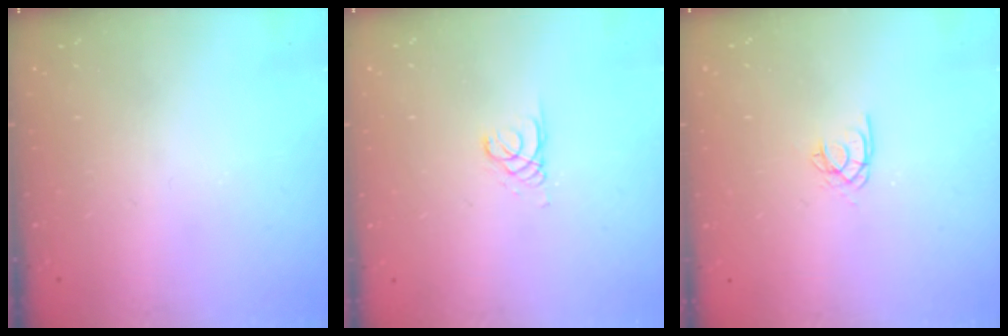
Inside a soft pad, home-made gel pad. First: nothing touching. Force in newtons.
{"total": 1.3, "press": 1.3, "slide": 0.1}
{"total": 2.5, "press": 2.5, "slide": 0.1}